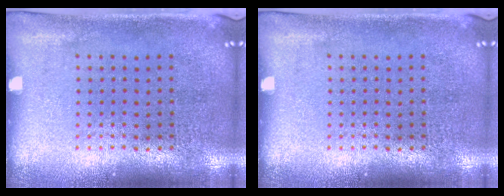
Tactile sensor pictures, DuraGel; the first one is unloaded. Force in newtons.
{"total": 0.0}